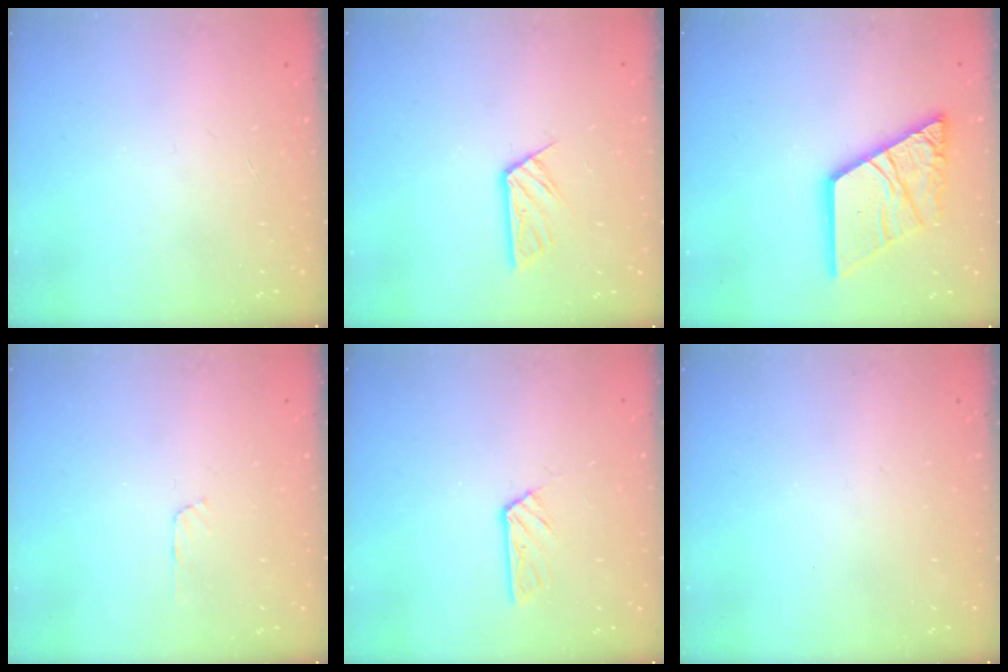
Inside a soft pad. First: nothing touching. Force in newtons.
{"total": 8.7, "press": 8.7, "slide": 0.7}
{"total": 18.6, "press": 18.5, "slide": 2.2}
{"total": 3.0, "press": 2.9, "slide": 0.4}
{"total": 4.0, "press": 4.0, "slide": 0.2}
{"total": 0.0}